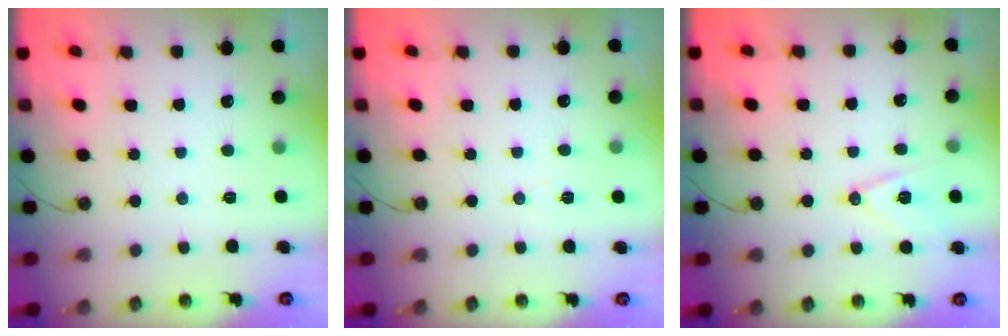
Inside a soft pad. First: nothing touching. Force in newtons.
{"total": 2.6, "press": 1.7, "slide": 1.9}
{"total": 11.5, "press": 11.0, "slide": 3.3}